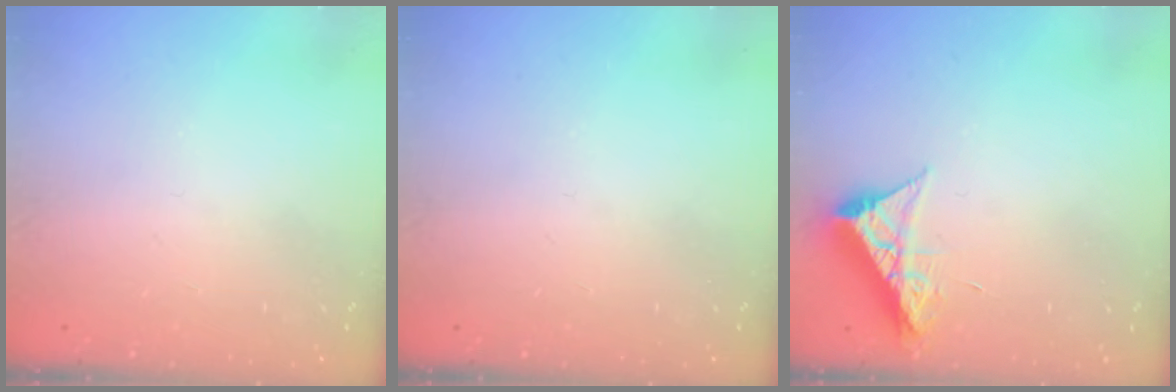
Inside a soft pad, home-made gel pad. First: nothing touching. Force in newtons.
{"total": 0.0}
{"total": 8.9, "press": 8.9, "slide": 0.3}